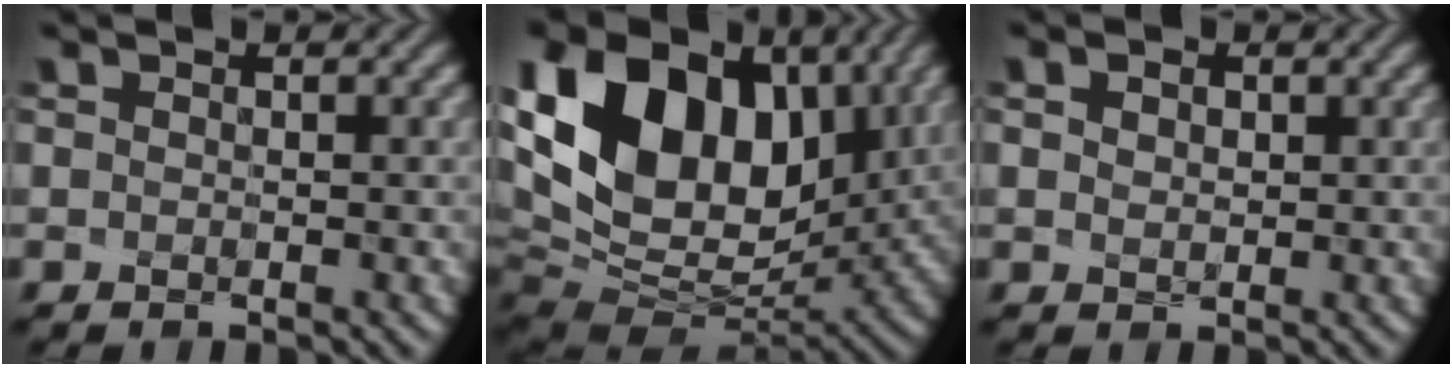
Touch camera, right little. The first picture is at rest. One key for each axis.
{"total": 15.1, "fx": 4.6, "fy": 10.0, "fz": 10.4, "tx": -0.196, "ty": 0.022, "tz": 0.084}
{"total": 1.4, "fx": 0.6, "fy": 1.0, "fz": 0.8, "tx": -0.020, "ty": 0.010, "tz": 0.007}